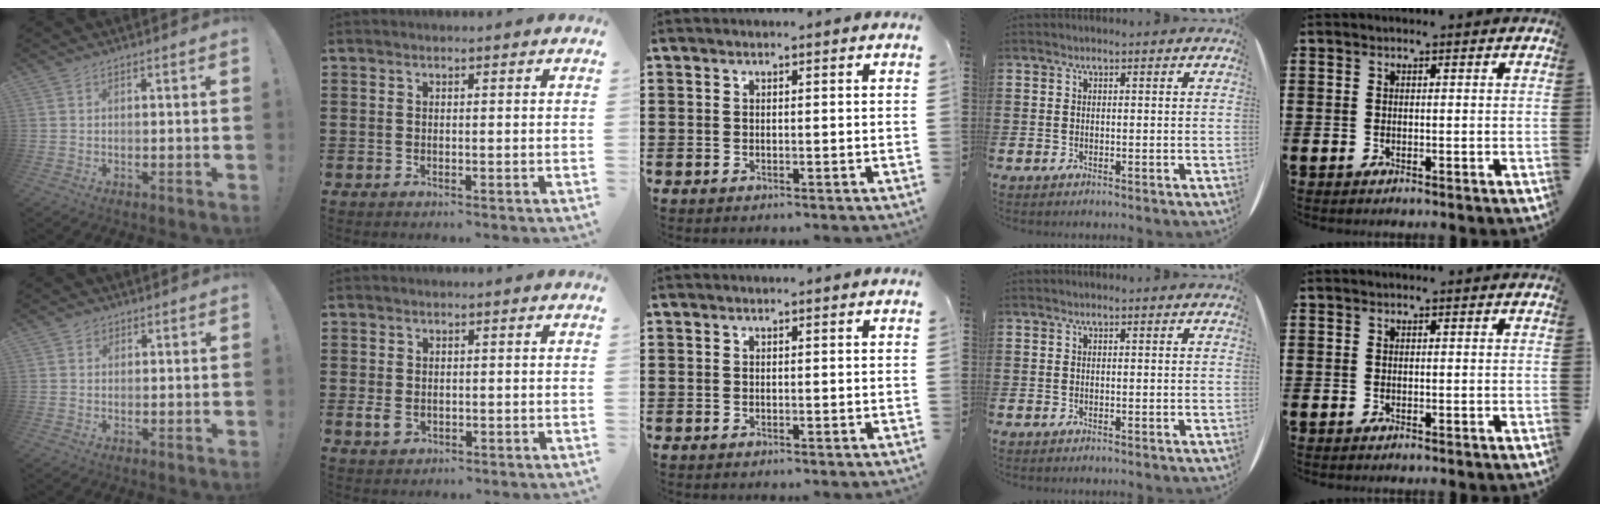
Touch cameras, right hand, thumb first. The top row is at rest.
{"thumb": {"total": 1.4, "force": [0.6, 1.3, 0.3], "torque": [0.000, -0.001, 0.009]}, "index": {"total": 1.9, "force": [-0.3, 1.4, 1.3], "torque": [-0.034, -0.001, -0.008]}}